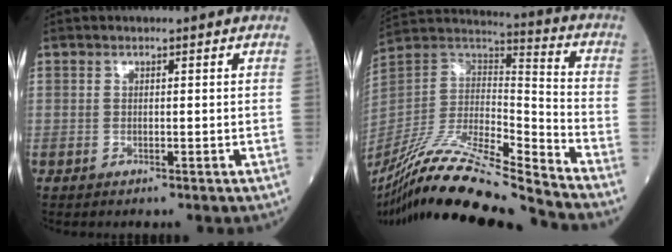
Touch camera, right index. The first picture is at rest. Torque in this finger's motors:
{"motor_torque": [0.12, -0.08, 0.64, 0.10]}